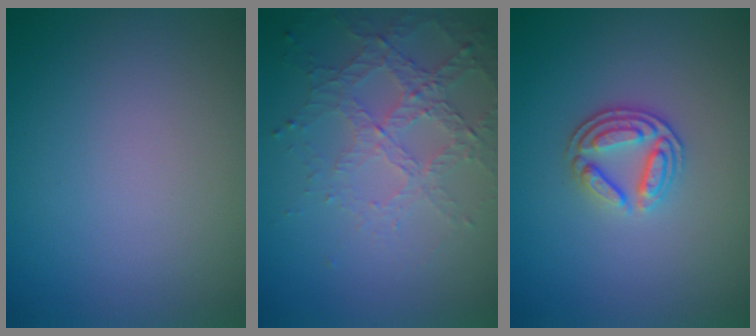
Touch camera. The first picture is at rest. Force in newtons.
{"total": 4.7, "press": 3.1, "slide": 3.5}
{"total": 3.4, "press": 2.8, "slide": 1.9}